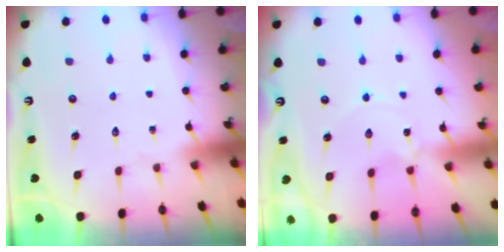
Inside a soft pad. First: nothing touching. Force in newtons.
{"total": 0.0}